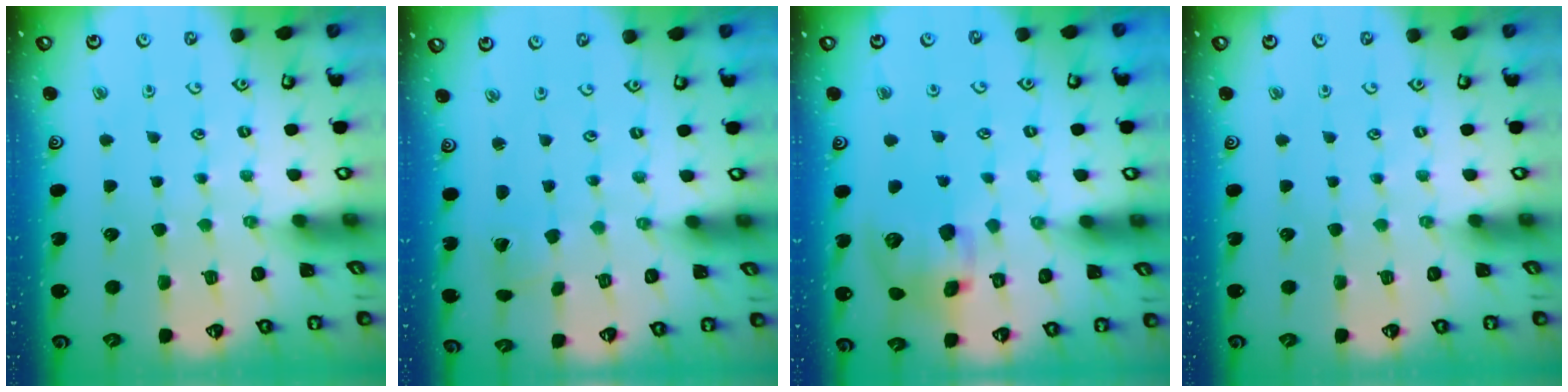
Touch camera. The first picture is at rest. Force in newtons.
{"total": 1.7, "press": 1.7, "slide": 0.3}
{"total": 12.8, "press": 12.7, "slide": 2.0}
{"total": 0.0}